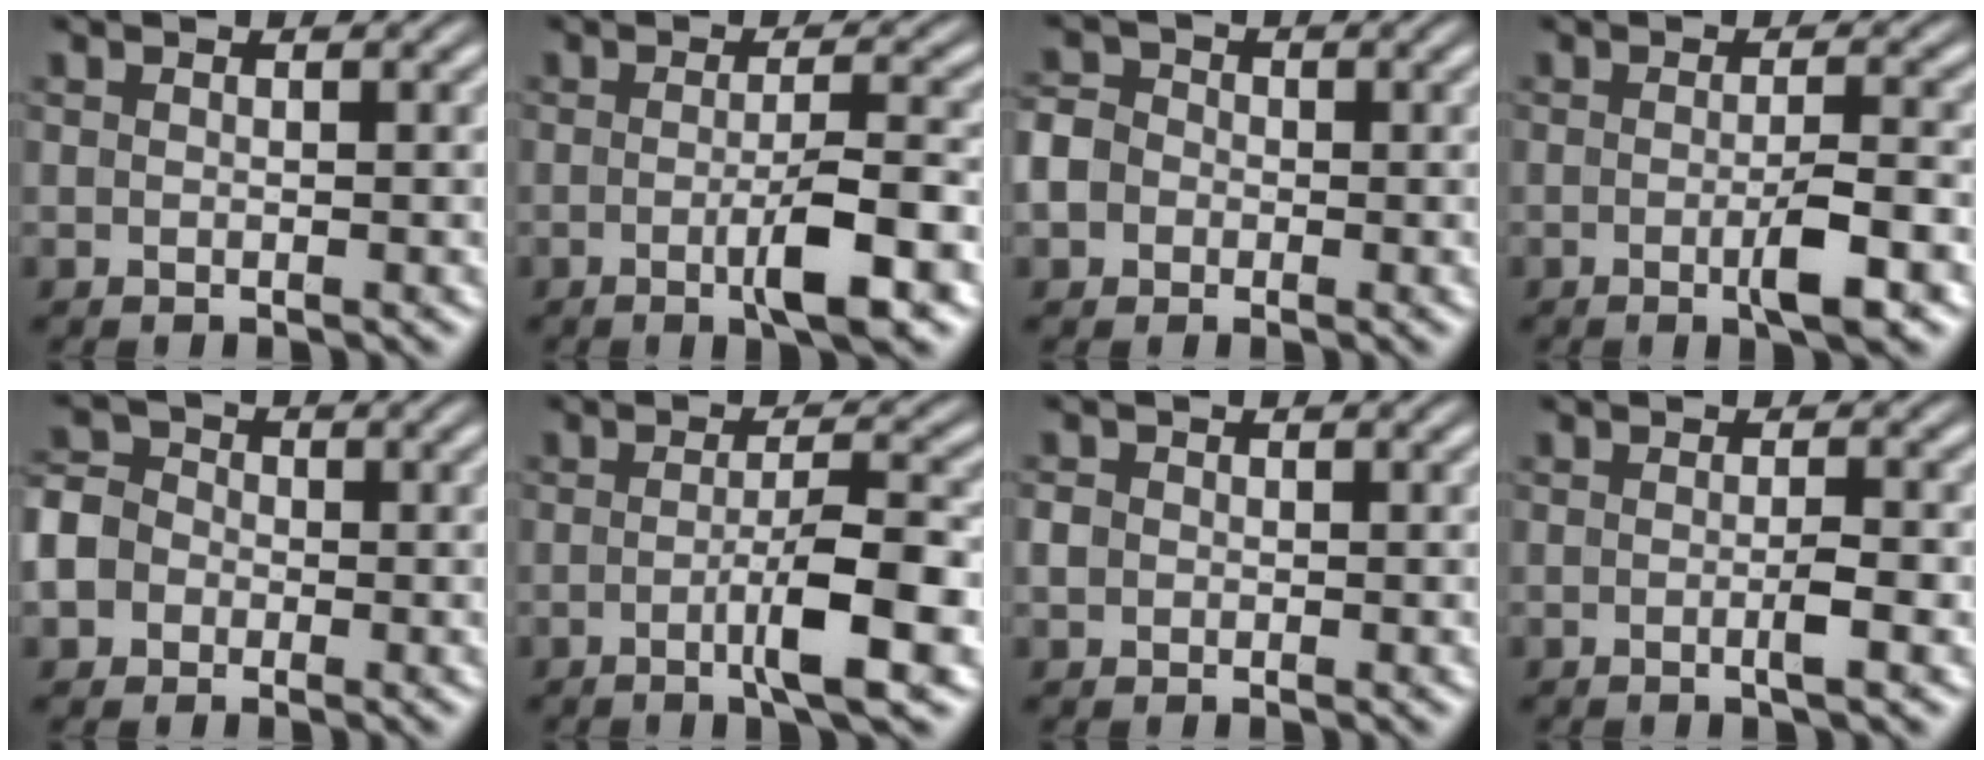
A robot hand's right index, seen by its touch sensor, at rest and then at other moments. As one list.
[{"total": 4.1, "force": [-1.6, 0.4, 3.8], "torque": [-0.056, -0.004, -0.029]}, {"total": 4.9, "force": [-0.7, 4.5, 1.7], "torque": [-0.050, -0.011, -0.017]}, {"total": 2.8, "force": [-1.1, 0.3, 2.6], "torque": [-0.035, -0.001, -0.024]}, {"total": 7.0, "force": [-0.9, 6.4, 2.5], "torque": [-0.069, -0.015, -0.023]}, {"total": 4.5, "force": [-1.7, 0.3, 4.1], "torque": [-0.063, -0.001, -0.030]}, {"total": 1.4, "force": [-0.2, 1.3, 0.5], "torque": [-0.019, -0.005, -0.003]}, {"total": 1.3, "force": [-0.5, 0.1, 1.2], "torque": [-0.014, 0.003, -0.016]}]